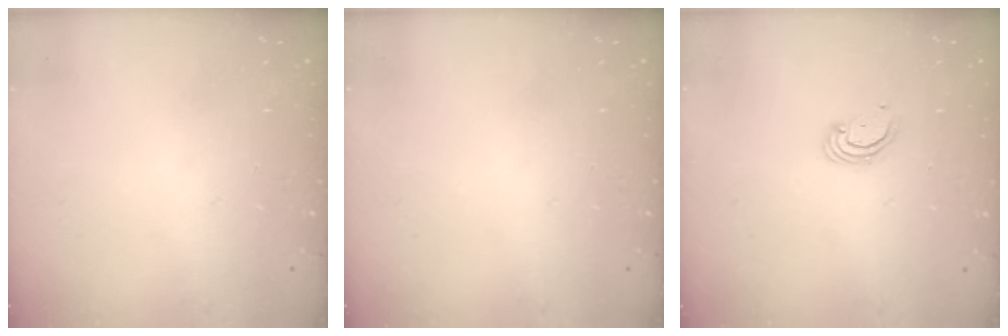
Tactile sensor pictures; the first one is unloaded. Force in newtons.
{"total": 0.0}
{"total": 2.5, "press": 2.5, "slide": 0.2}